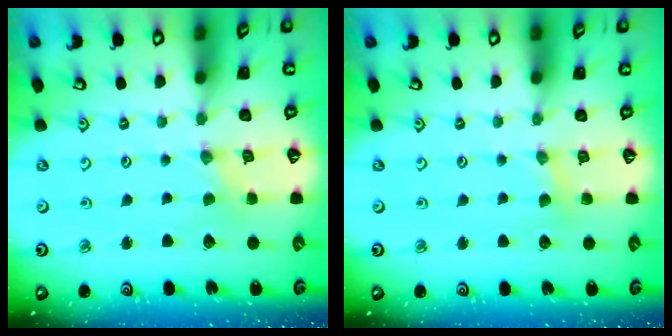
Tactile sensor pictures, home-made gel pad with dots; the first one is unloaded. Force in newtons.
{"total": 2.7, "press": 2.7, "slide": 0.3}